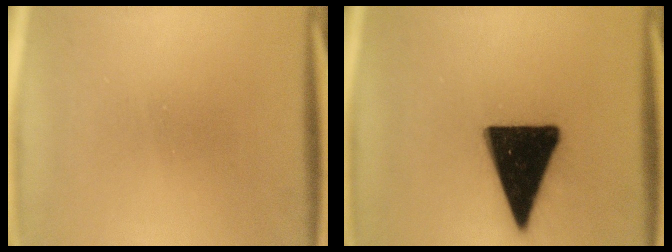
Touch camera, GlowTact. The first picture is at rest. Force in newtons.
{"total": 19.1}